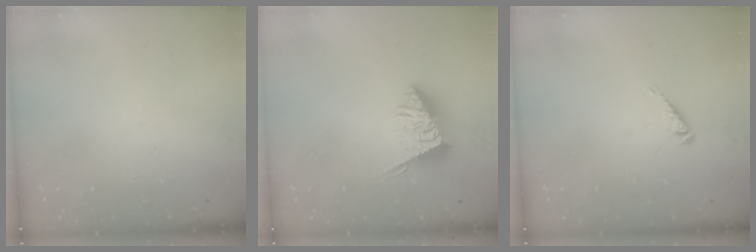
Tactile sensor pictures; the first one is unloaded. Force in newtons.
{"total": 6.2, "press": 6.2, "slide": 0.1}
{"total": 2.7, "press": 2.7, "slide": 0.6}